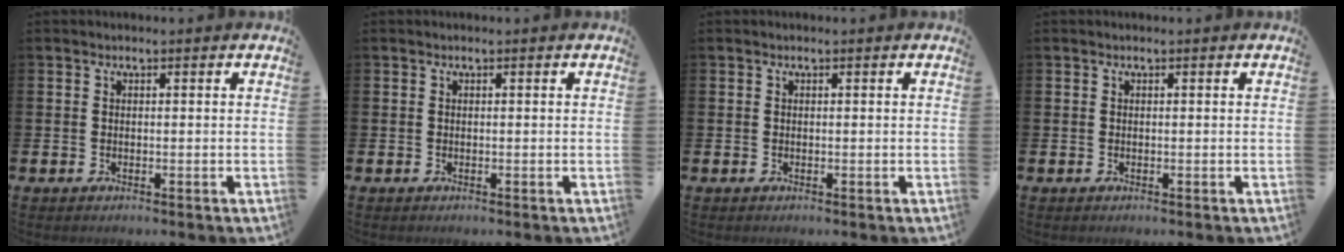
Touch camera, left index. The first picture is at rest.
{"total": 0.0}
{"total": 0.0}
{"total": 0.0}